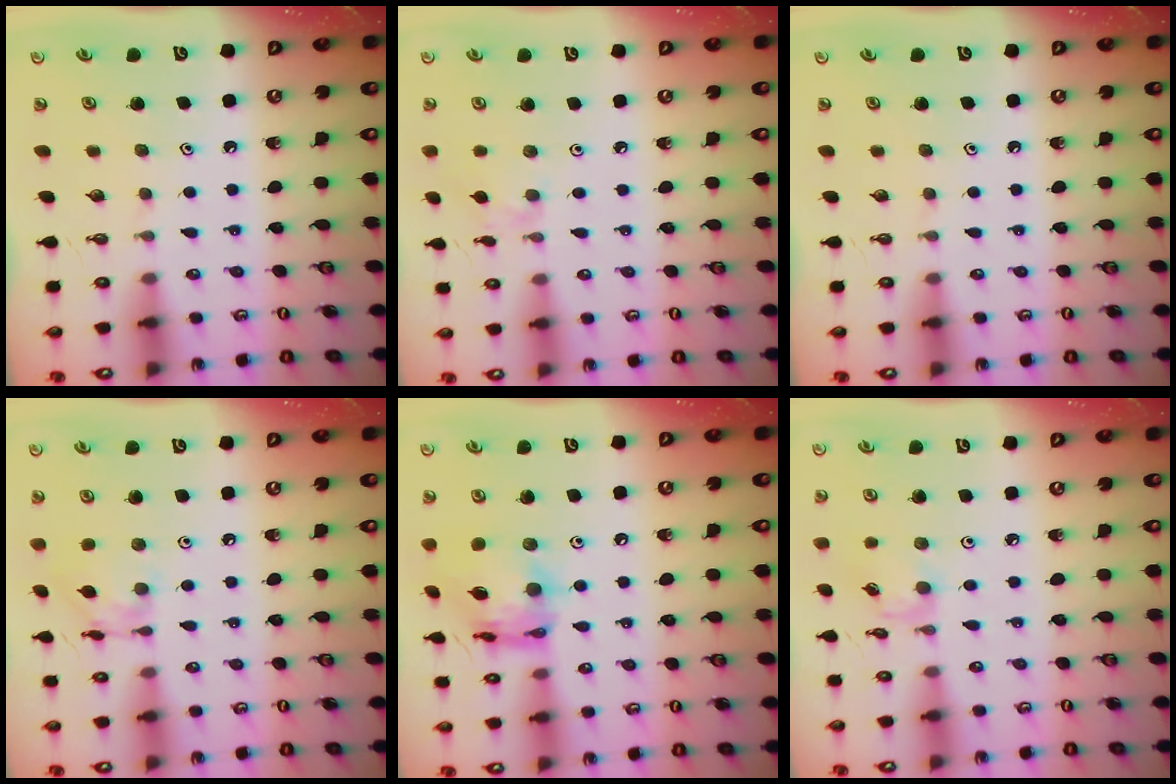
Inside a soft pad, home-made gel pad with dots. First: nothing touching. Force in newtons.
{"total": 3.7, "press": 3.7, "slide": 0.5}
{"total": 0.0}
{"total": 9.0, "press": 9.0, "slide": 0.8}
{"total": 14.0, "press": 14.0, "slide": 1.4}
{"total": 3.7, "press": 3.7, "slide": 0.4}